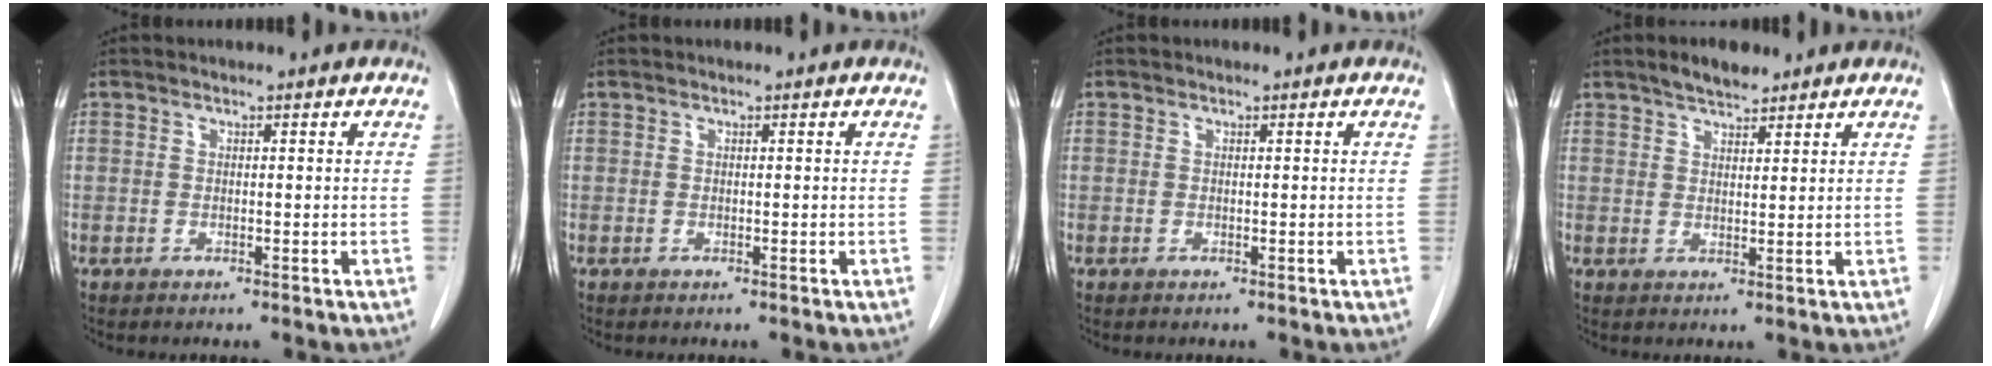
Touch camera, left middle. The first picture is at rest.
{"total": 0.0}
{"total": 0.0}
{"total": 4.0, "force": [3.3, 1.3, 2.0], "torque": [-0.039, 0.007, 0.056]}